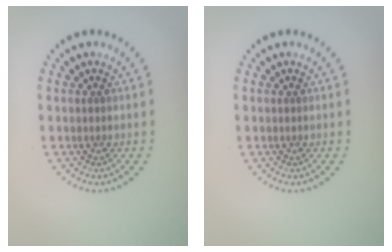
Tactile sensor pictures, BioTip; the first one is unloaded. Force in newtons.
{"total": 0.0}